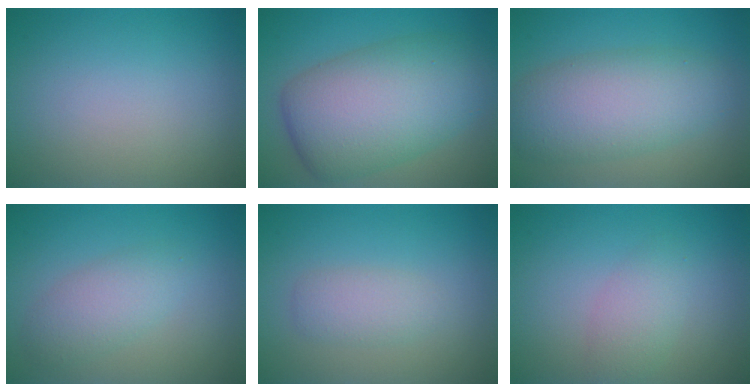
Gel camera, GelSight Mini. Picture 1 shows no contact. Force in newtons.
{"total": 10.3, "press": 10.3, "slide": 0.2}
{"total": 6.9, "press": 6.9, "slide": 0.4}
{"total": 2.9, "press": 2.9, "slide": 0.0}
{"total": 2.0, "press": 2.0, "slide": 0.2}
{"total": 2.3, "press": 2.3, "slide": 0.1}